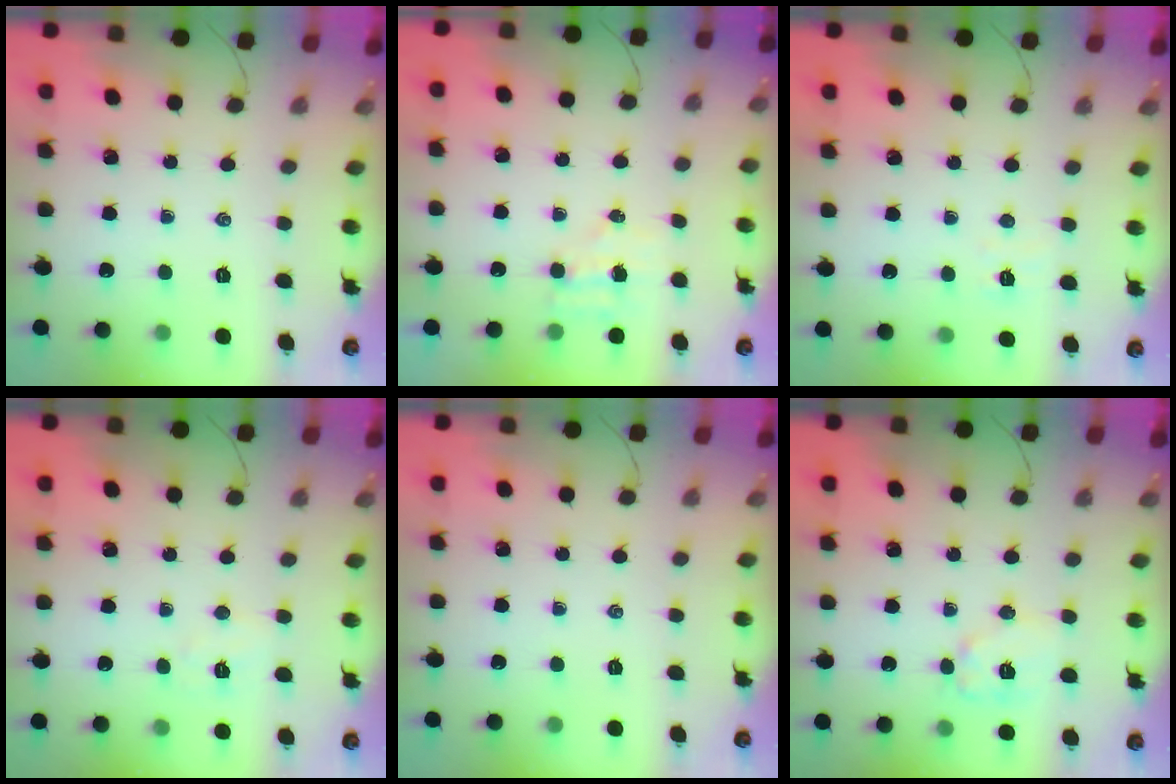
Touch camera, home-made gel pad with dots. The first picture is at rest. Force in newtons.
{"total": 4.2, "press": 4.1, "slide": 1.1}
{"total": 2.7, "press": 2.5, "slide": 0.8}
{"total": 4.9, "press": 4.8, "slide": 1.0}
{"total": 0.0}
{"total": 8.7, "press": 8.7, "slide": 0.2}